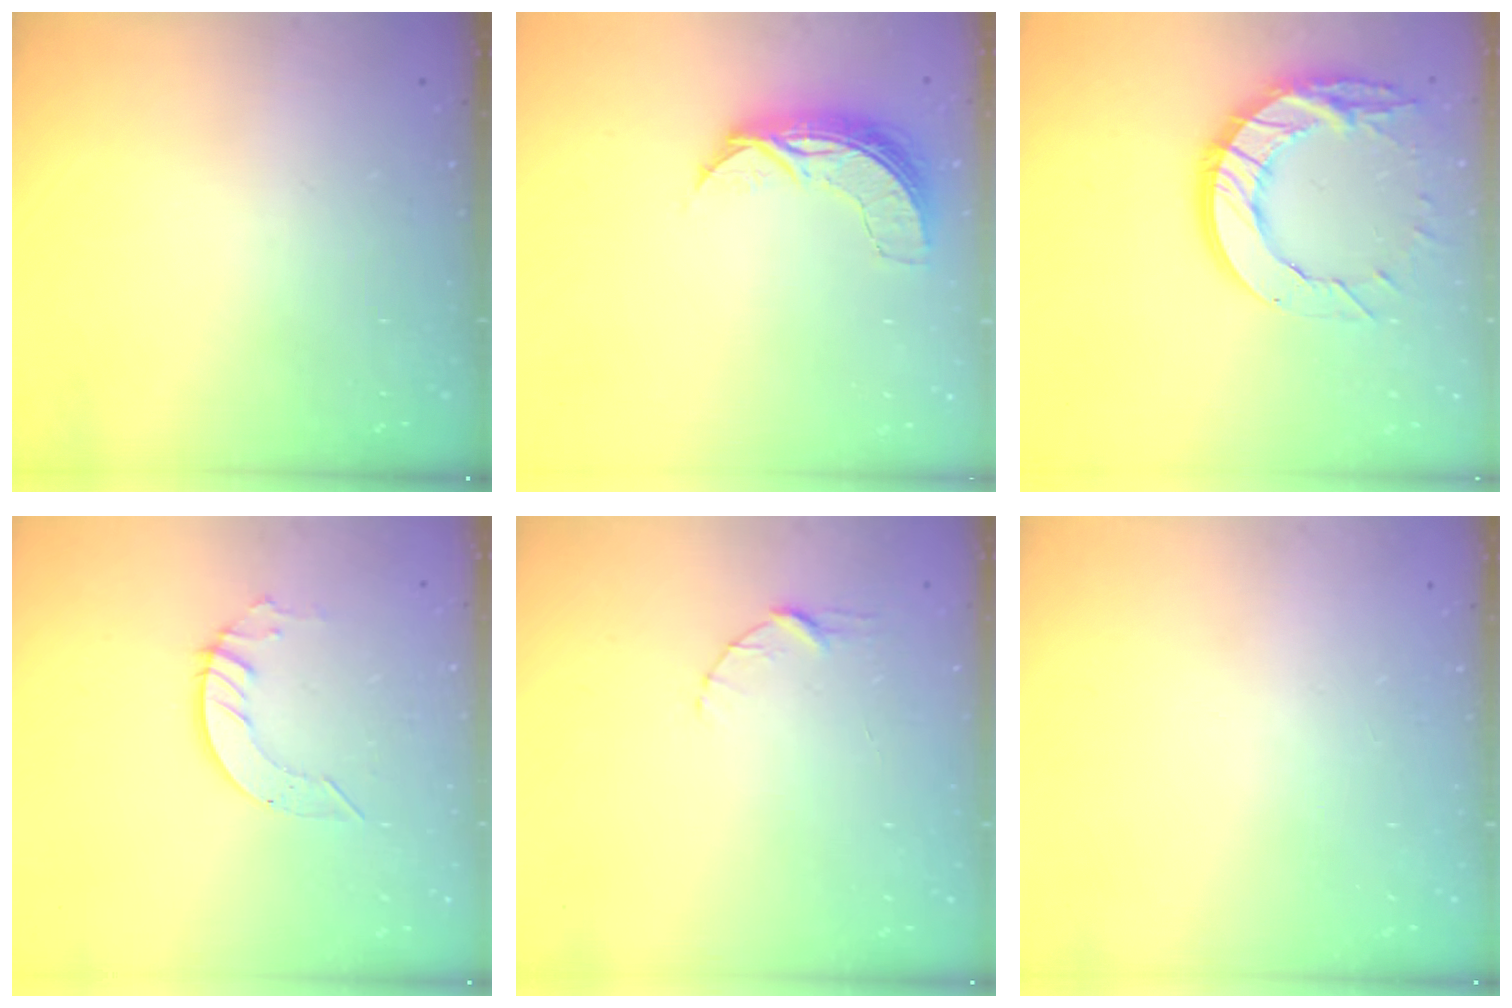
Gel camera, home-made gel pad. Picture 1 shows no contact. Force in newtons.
{"total": 7.2, "press": 7.2, "slide": 0.5}
{"total": 15.9, "press": 15.9, "slide": 1.3}
{"total": 5.2, "press": 5.2, "slide": 0.3}
{"total": 3.8, "press": 3.8, "slide": 0.4}
{"total": 0.0}